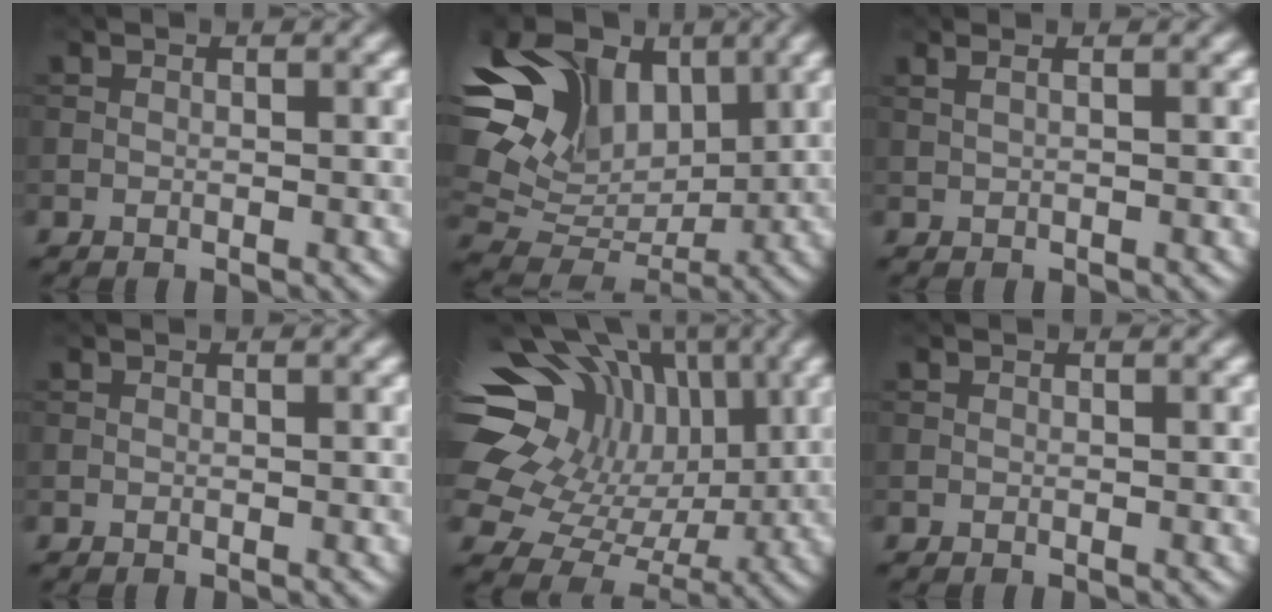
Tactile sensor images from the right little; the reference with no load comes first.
{"total": 11.3, "force": [4.7, 7.7, 6.9], "torque": [-0.137, 0.029, 0.093]}
{"total": 2.6, "force": [1.4, 1.2, 1.8], "torque": [-0.021, 0.018, -0.005]}
{"total": 0.0}
{"total": 16.1, "force": [4.7, 12.0, 9.6], "torque": [-0.209, 0.031, 0.086]}
{"total": 0.0}